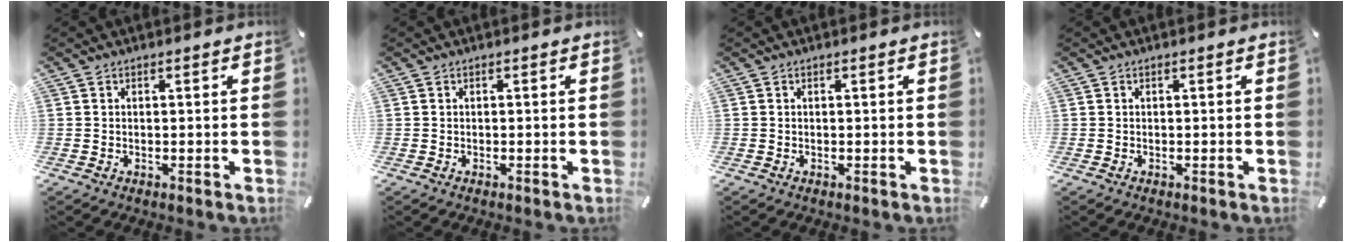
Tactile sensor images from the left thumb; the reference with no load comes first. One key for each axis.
{"total": 0.0}
{"total": 0.0}
{"total": 0.0}